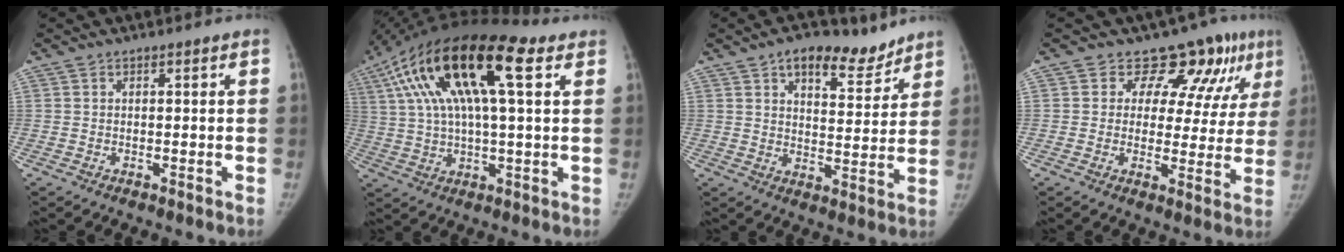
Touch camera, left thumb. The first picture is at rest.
{"total": 22.8, "force": [8.6, 7.6, 19.7], "torque": [-0.386, 0.029, 0.143]}
{"total": 10.7, "force": [7.5, 5.1, 5.6], "torque": [-0.049, -0.040, 0.115]}
{"total": 11.0, "force": [7.2, 6.6, 5.1], "torque": [-0.023, -0.034, 0.076]}